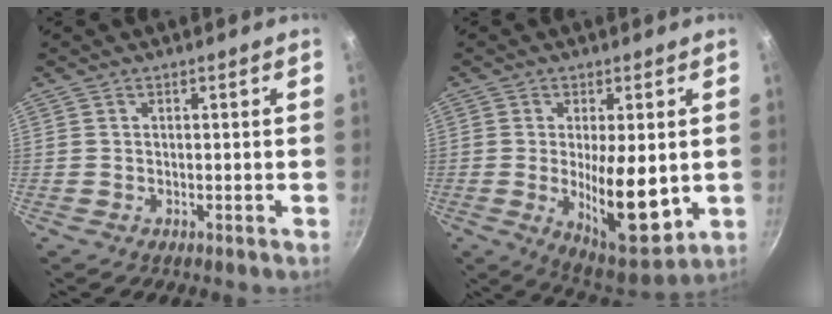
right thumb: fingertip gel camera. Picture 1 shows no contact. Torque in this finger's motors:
{"motor_torque": [-0.53, 1.01, 0.83, 0.03, 0.19]}